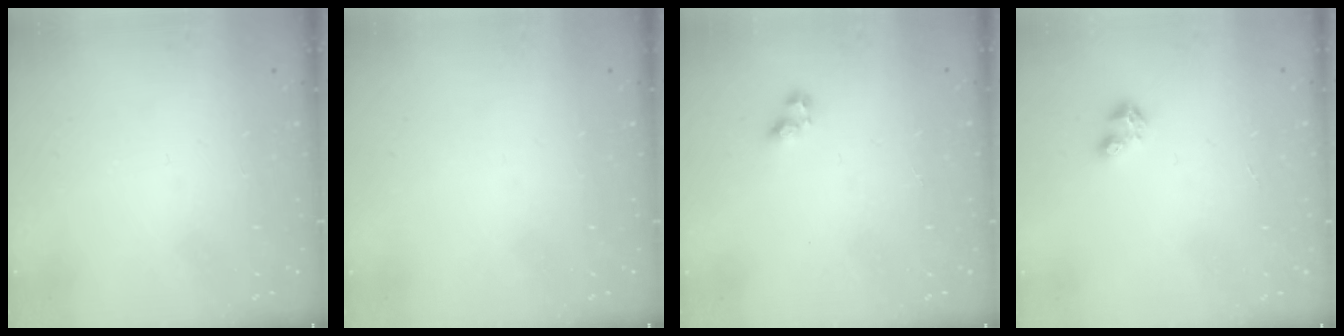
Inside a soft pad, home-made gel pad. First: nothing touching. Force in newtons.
{"total": 0.0}
{"total": 3.1, "press": 3.1, "slide": 0.5}
{"total": 3.0, "press": 2.9, "slide": 0.3}